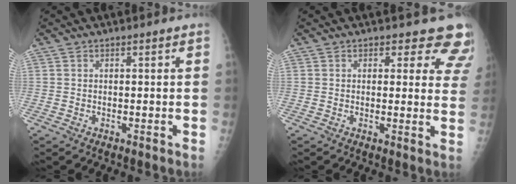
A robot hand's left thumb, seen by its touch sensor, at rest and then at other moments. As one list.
[{"total": 8.8, "force": [7.4, 4.3, 1.9], "torque": [0.041, -0.032, 0.050]}]